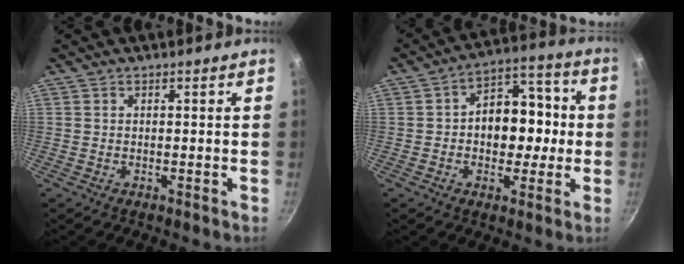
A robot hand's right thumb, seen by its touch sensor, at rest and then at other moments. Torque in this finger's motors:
{"motor_torque": [-0.23, 0.60, 0.28, 0.09, 0.07]}